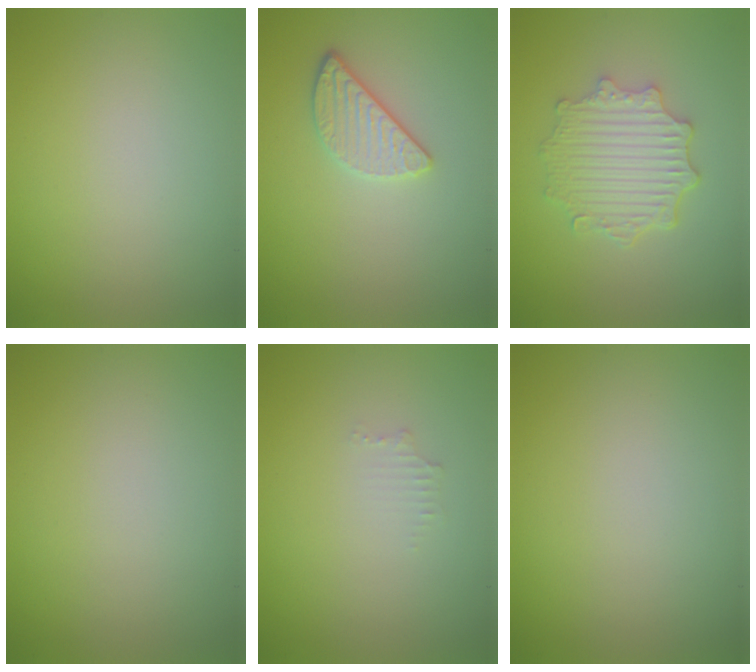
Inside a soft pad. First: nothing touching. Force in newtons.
{"total": 2.4, "press": 2.1, "slide": 1.1}
{"total": 4.6, "press": 3.8, "slide": 2.6}
{"total": 0.0}
{"total": 0.9, "press": 0.8, "slide": 0.1}
{"total": 0.0}